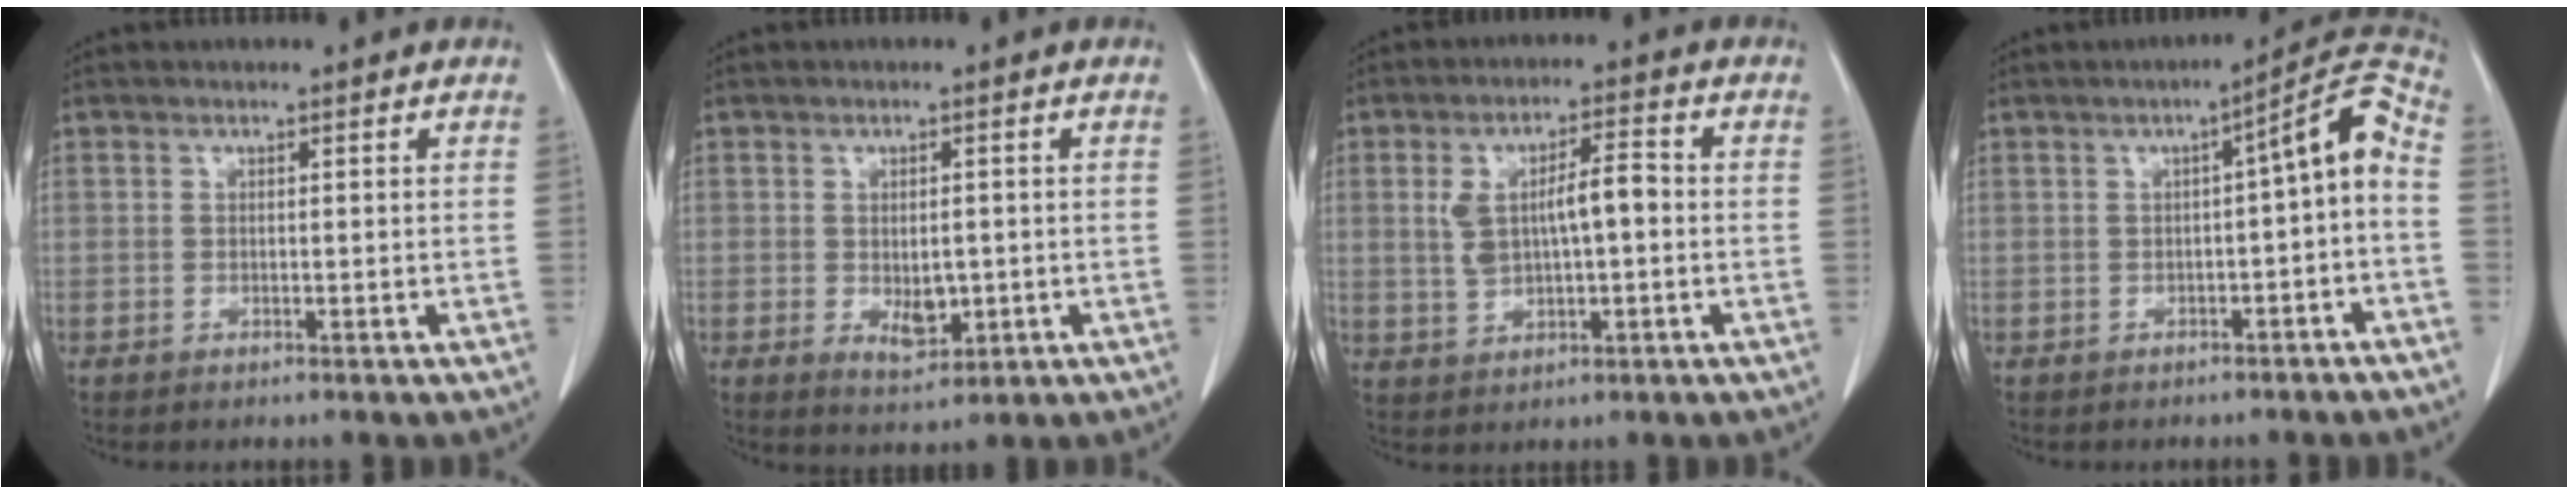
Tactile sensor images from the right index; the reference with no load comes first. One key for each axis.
{"total": 4.3, "fx": -0.5, "fy": 2.4, "fz": 3.5, "tx": -0.056, "ty": -0.008, "tz": 0.003}
{"total": 7.8, "fx": 0.5, "fy": 2.6, "fz": 7.3, "tx": -0.144, "ty": 0.020, "tz": 0.015}
{"total": 7.5, "fx": -0.8, "fy": 1.0, "fz": 7.4, "tx": -0.092, "ty": 0.031, "tz": -0.017}